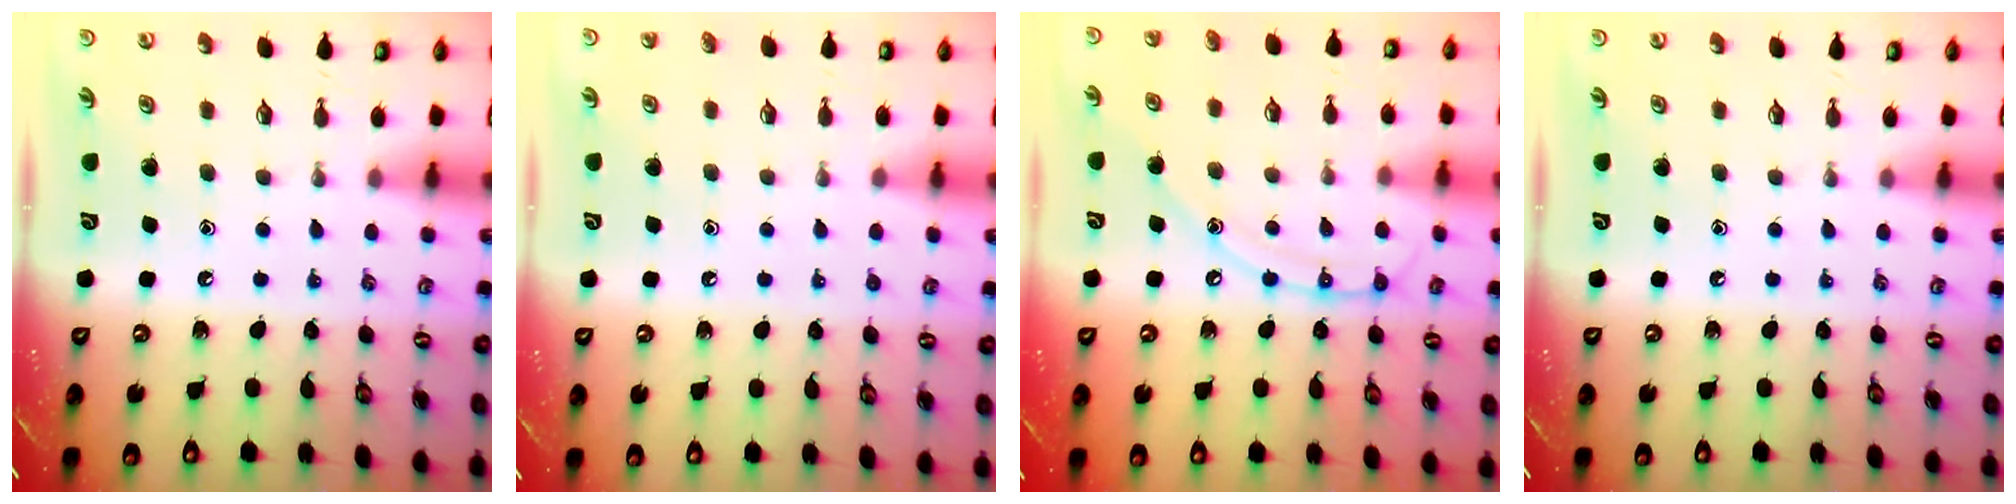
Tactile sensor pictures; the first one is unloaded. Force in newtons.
{"total": 2.0, "press": 2.0, "slide": 0.2}
{"total": 11.0, "press": 11.0, "slide": 0.9}
{"total": 0.0}